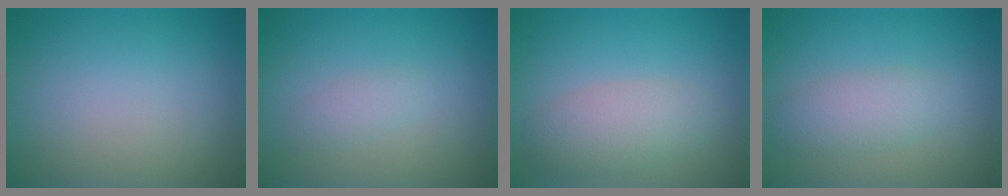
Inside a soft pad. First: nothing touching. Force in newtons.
{"total": 1.2, "press": 1.2, "slide": 0.0}
{"total": 3.5, "press": 3.5, "slide": 0.1}
{"total": 2.6, "press": 2.6, "slide": 0.1}